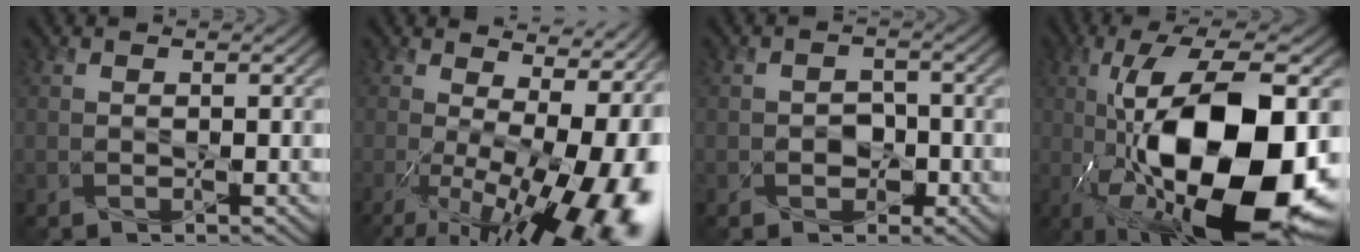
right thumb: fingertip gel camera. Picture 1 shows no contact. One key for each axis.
{"total": 17.4, "fx": -2.1, "fy": 8.1, "fz": 15.3, "tx": -0.184, "ty": -0.029, "tz": -0.006}
{"total": 2.3, "fx": -1.0, "fy": 1.9, "fz": 0.7, "tx": -0.008, "ty": -0.005, "tz": -0.018}
{"total": 19.1, "fx": -3.5, "fy": 7.4, "fz": 17.3, "tx": -0.309, "ty": 0.012, "tz": -0.063}